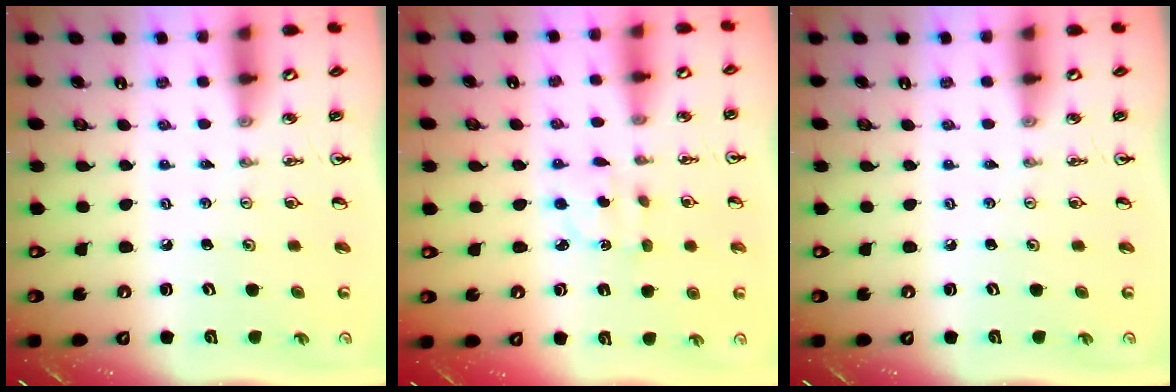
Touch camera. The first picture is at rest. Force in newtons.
{"total": 2.3, "press": 2.2, "slide": 0.6}
{"total": 0.0}